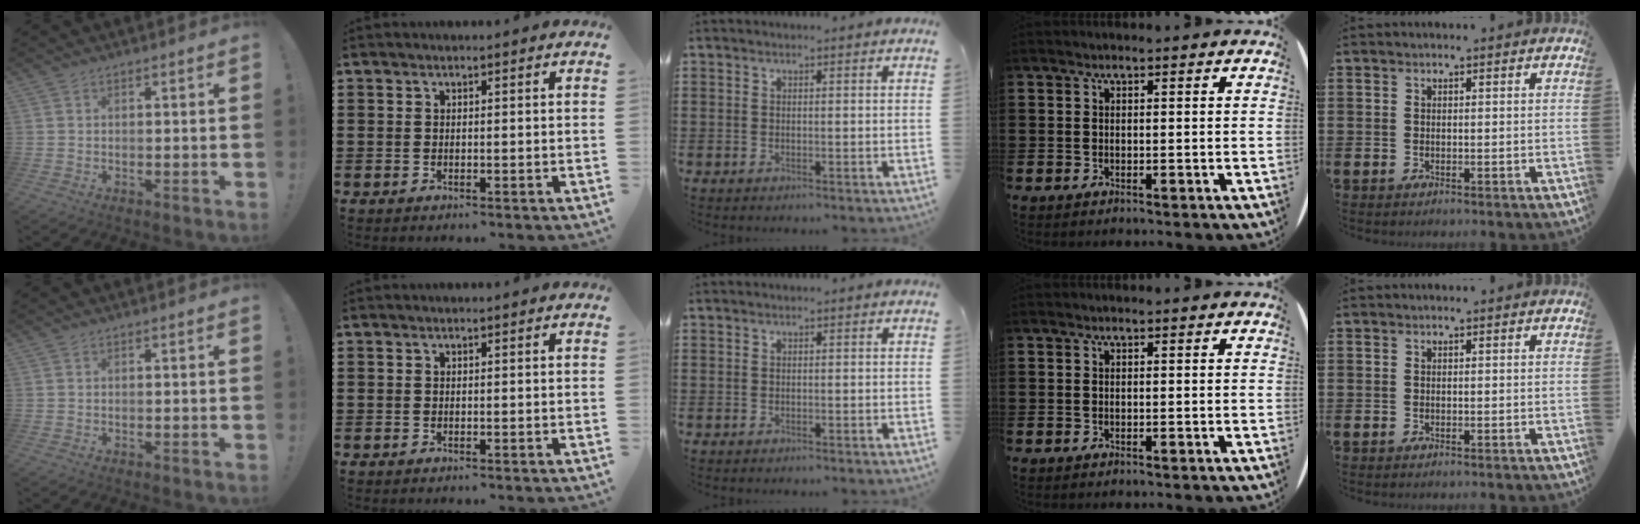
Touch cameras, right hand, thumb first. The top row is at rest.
{}